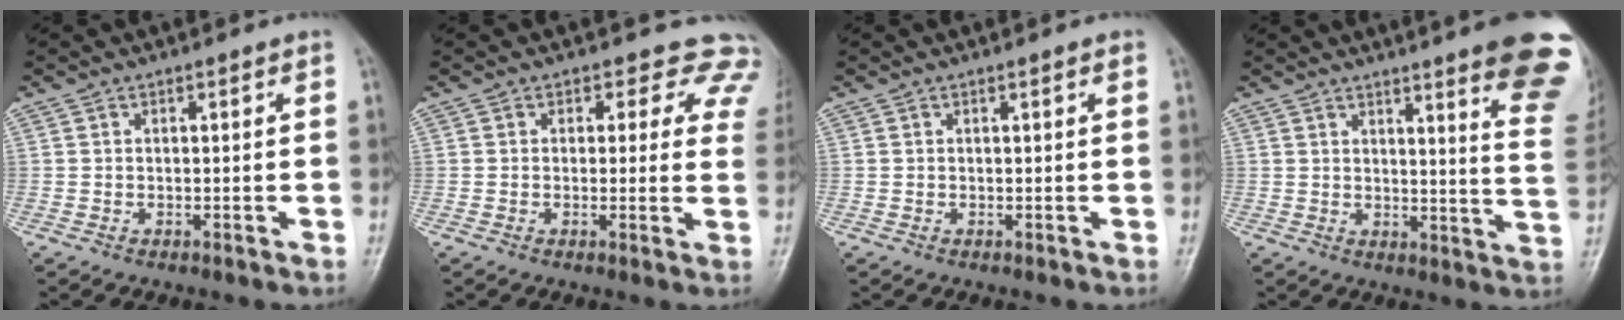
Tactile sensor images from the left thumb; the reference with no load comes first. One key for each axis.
{"total": 8.3, "fx": 6.5, "fy": 4.8, "fz": 1.9, "tx": 0.037, "ty": -0.023, "tz": 0.041}
{"total": 0.5, "fx": 0.2, "fy": 0.0, "fz": 0.5, "tx": -0.009, "ty": 0.001, "tz": 0.002}
{"total": 16.5, "fx": 11.4, "fy": 1.3, "fz": 11.9, "tx": -0.119, "ty": -0.077, "tz": 0.125}